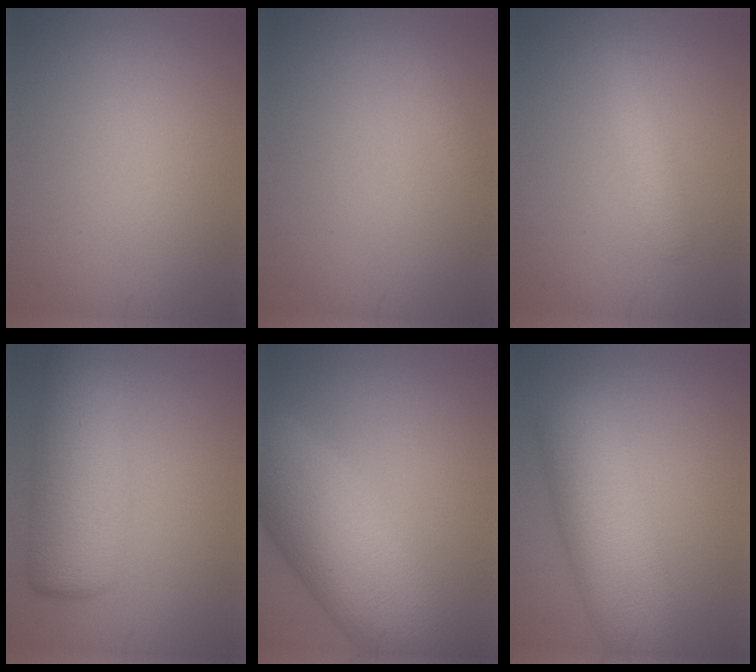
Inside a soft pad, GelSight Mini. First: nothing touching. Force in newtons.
{"total": 0.7, "press": 0.7, "slide": 0.0}
{"total": 1.1, "press": 1.1, "slide": 0.1}
{"total": 7.9, "press": 7.9, "slide": 0.2}
{"total": 10.5, "press": 10.5, "slide": 0.3}
{"total": 7.5, "press": 7.5, "slide": 0.2}